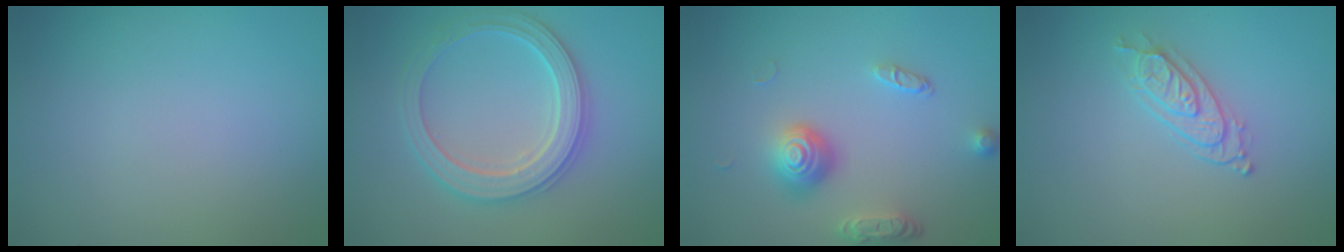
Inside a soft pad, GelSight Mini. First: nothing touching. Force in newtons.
{"total": 4.8, "press": 4.8, "slide": 0.7}
{"total": 3.7, "press": 2.8, "slide": 2.5}
{"total": 2.3, "press": 2.0, "slide": 1.1}